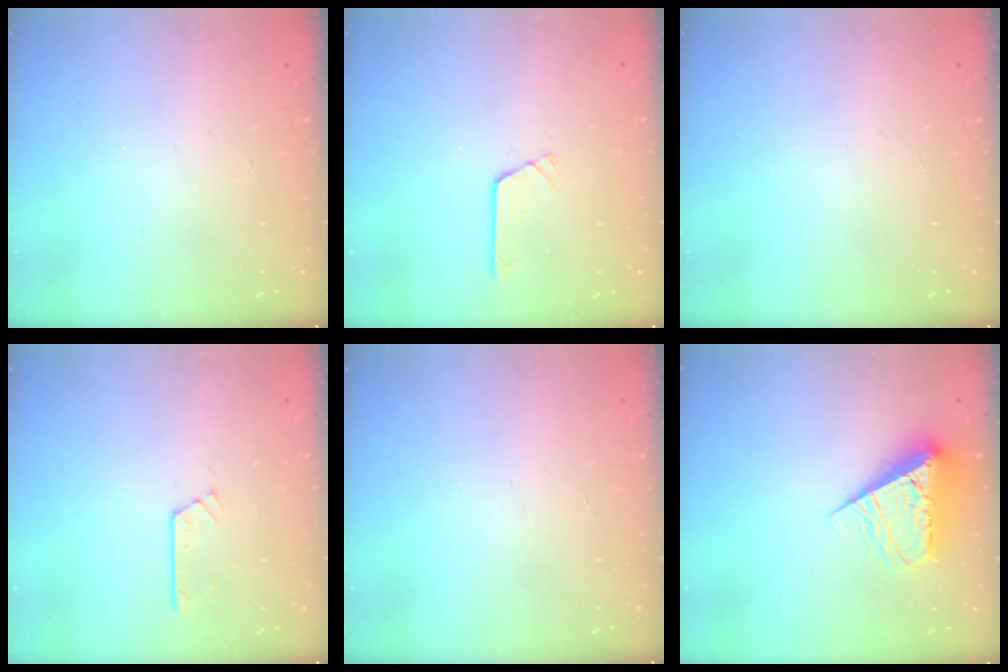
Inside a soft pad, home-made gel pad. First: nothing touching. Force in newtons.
{"total": 2.7, "press": 2.7, "slide": 0.3}
{"total": 0.0}
{"total": 2.8, "press": 2.8, "slide": 0.3}
{"total": 0.0}
{"total": 8.2, "press": 8.2, "slide": 0.9}